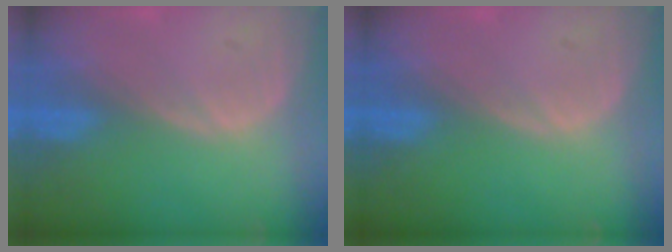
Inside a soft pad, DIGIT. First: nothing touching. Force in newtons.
{"total": 0.0}